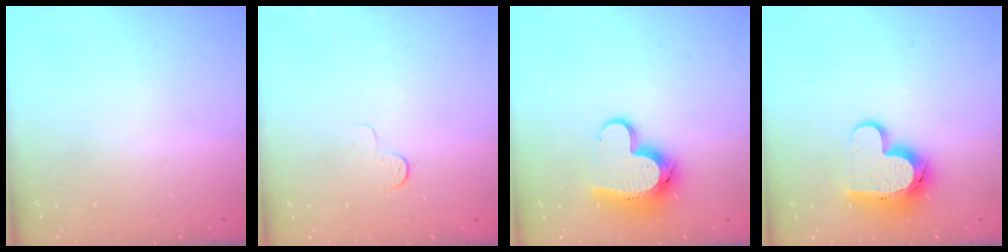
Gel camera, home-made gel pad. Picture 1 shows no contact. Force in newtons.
{"total": 3.0, "press": 3.0, "slide": 0.3}
{"total": 12.5, "press": 12.5, "slide": 1.0}
{"total": 11.7, "press": 11.7, "slide": 0.8}